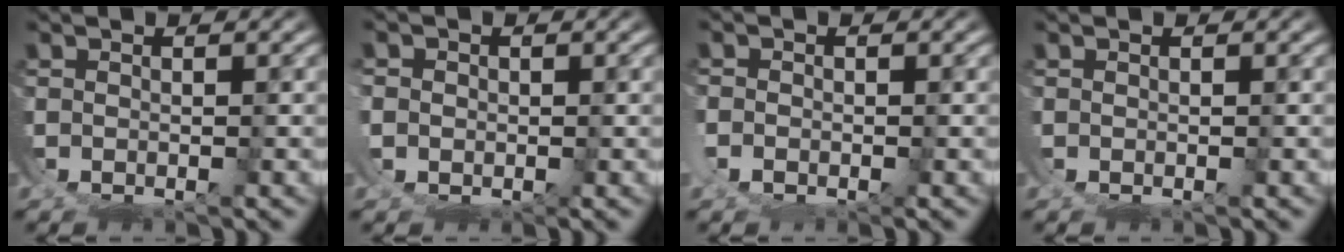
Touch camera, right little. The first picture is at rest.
{"total": 2.7, "force": [-0.4, 2.3, 1.2], "torque": [-0.040, -0.009, -0.008]}
{"total": 1.7, "force": [-1.2, 1.0, 0.5], "torque": [-0.021, -0.014, -0.019]}
{"total": 0.6, "force": [0.3, 0.4, 0.4], "torque": [-0.010, 0.001, 0.005]}